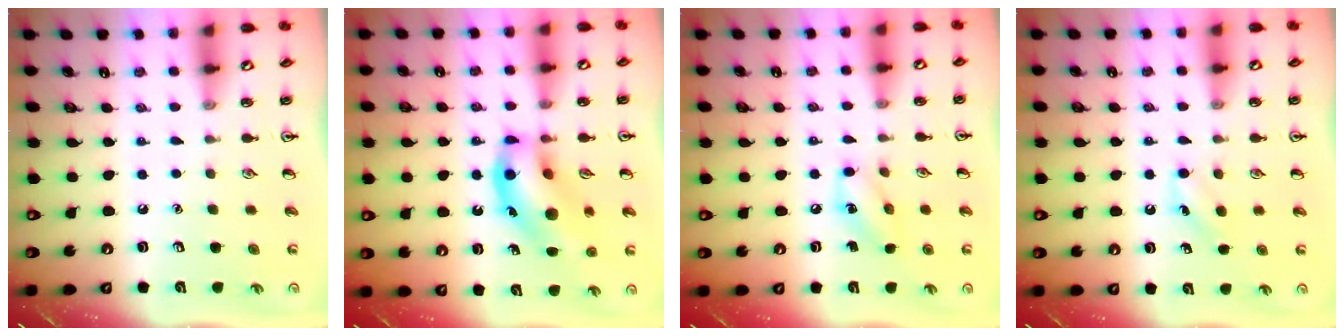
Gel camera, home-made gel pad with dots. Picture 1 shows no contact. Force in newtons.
{"total": 15.9, "press": 15.6, "slide": 2.6}
{"total": 7.2, "press": 7.2, "slide": 0.7}
{"total": 5.1, "press": 4.9, "slide": 1.3}